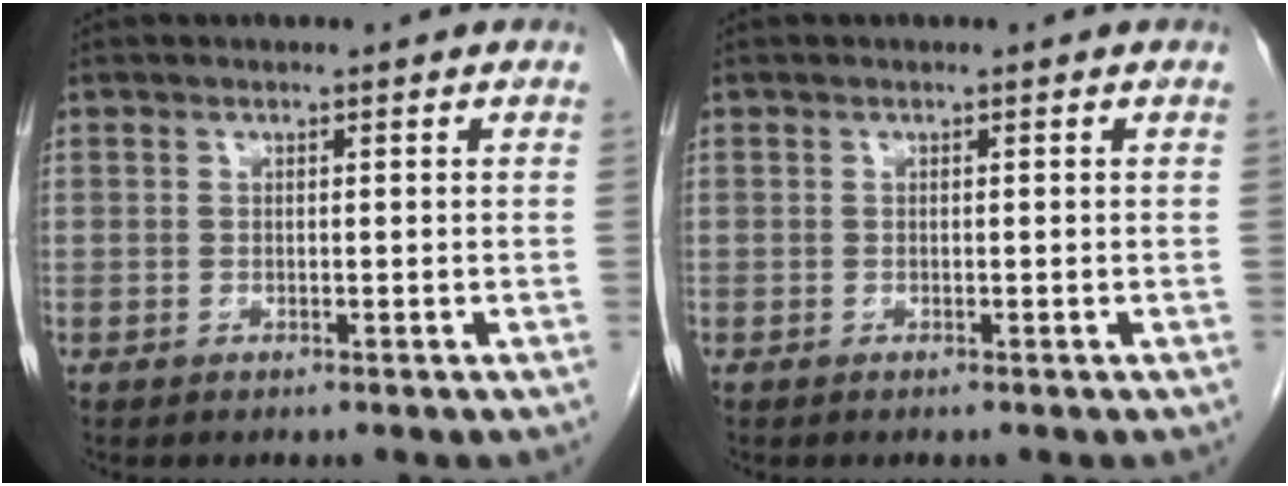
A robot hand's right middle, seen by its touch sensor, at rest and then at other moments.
{"total": 0.0}